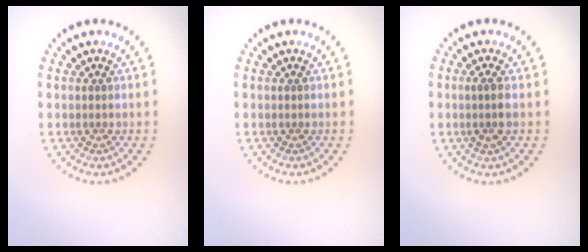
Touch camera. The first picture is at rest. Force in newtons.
{"total": 0.0}
{"total": 1.6, "press": 1.4, "slide": 0.8}